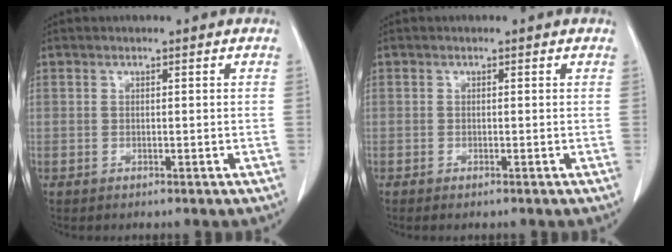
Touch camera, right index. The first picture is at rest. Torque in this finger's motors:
{"motor_torque": [-0.02, 0.02, 0.07, 0.02]}